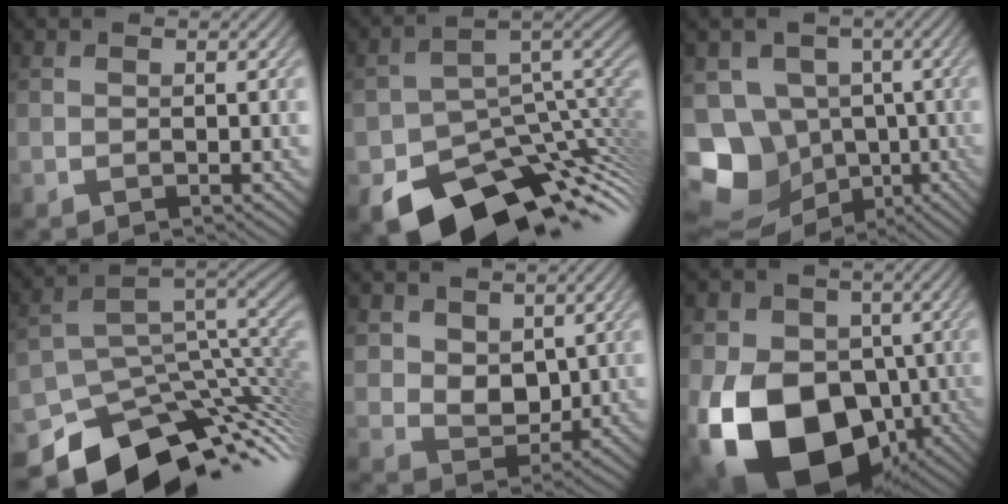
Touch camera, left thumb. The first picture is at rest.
{"total": 15.3, "force": [-8.1, 9.6, 8.8], "torque": [-0.145, -0.058, -0.103]}
{"total": 16.6, "force": [-6.1, 13.8, 6.9], "torque": [-0.182, -0.019, -0.105]}
{"total": 13.3, "force": [-6.5, 8.4, 8.0], "torque": [-0.152, -0.044, -0.090]}
{"total": 5.3, "force": [2.4, 3.8, 2.9], "torque": [-0.073, -0.010, 0.040]}
{"total": 19.8, "force": [-6.0, 14.1, 12.5], "torque": [-0.246, -0.022, -0.103]}